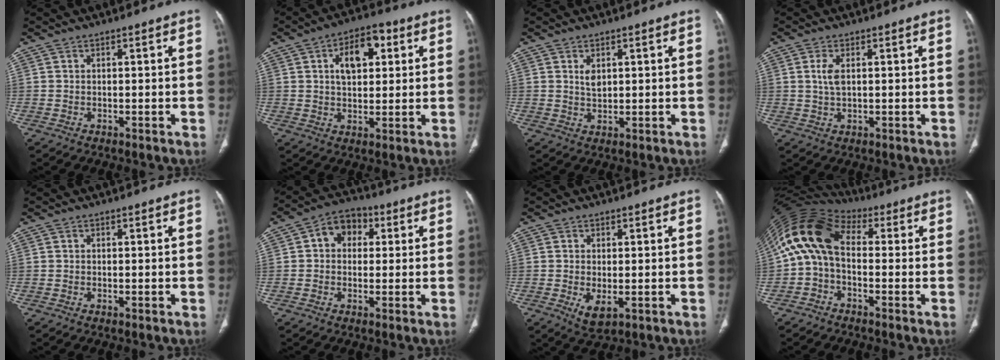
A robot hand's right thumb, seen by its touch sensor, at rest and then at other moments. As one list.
[{"total": 9.8, "force": [3.1, 5.6, 7.5], "torque": [-0.090, 0.007, 0.044]}, {"total": 2.7, "force": [1.0, 1.6, 1.9], "torque": [-0.026, -0.009, 0.023]}, {"total": 3.2, "force": [0.8, 1.5, 2.8], "torque": [-0.064, 0.000, 0.019]}, {"total": 0.0}, {"total": 7.2, "force": [1.6, 5.6, 4.2], "torque": [-0.038, 0.017, 0.014]}, {"total": 3.9, "force": [-0.9, 1.9, 3.3], "torque": [-0.060, -0.011, -0.007]}, {"total": 12.4, "force": [0.8, 7.7, 9.8], "torque": [-0.187, 0.040, 0.000]}]